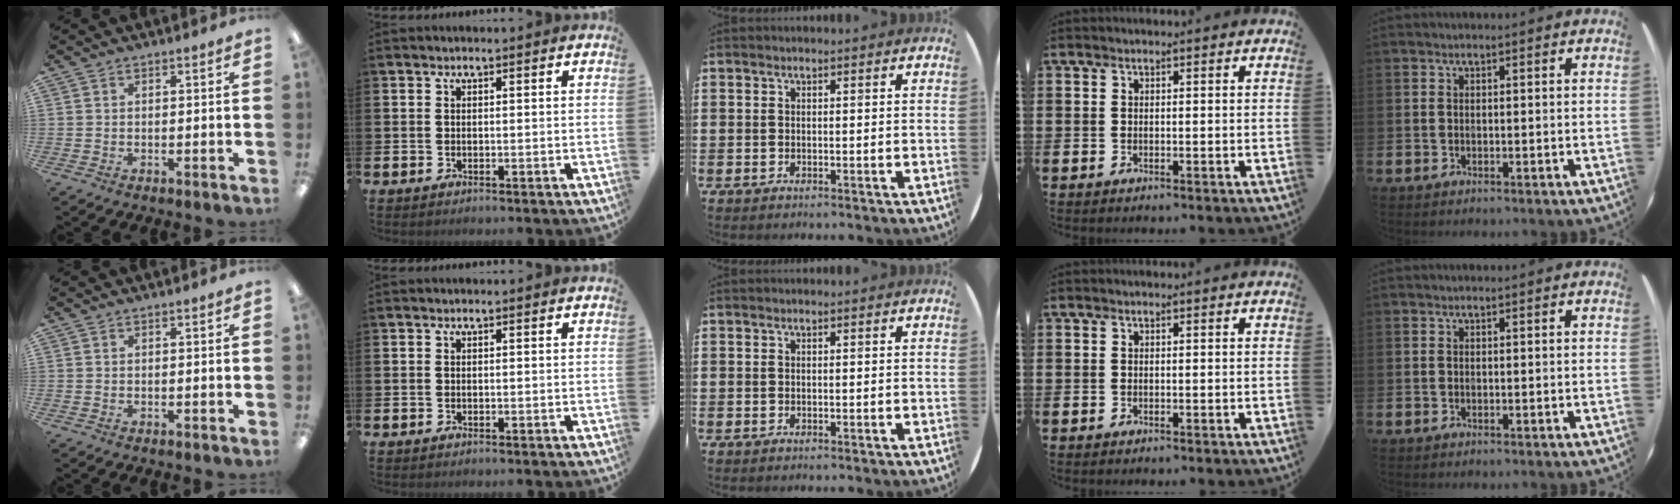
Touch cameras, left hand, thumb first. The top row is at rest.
{}